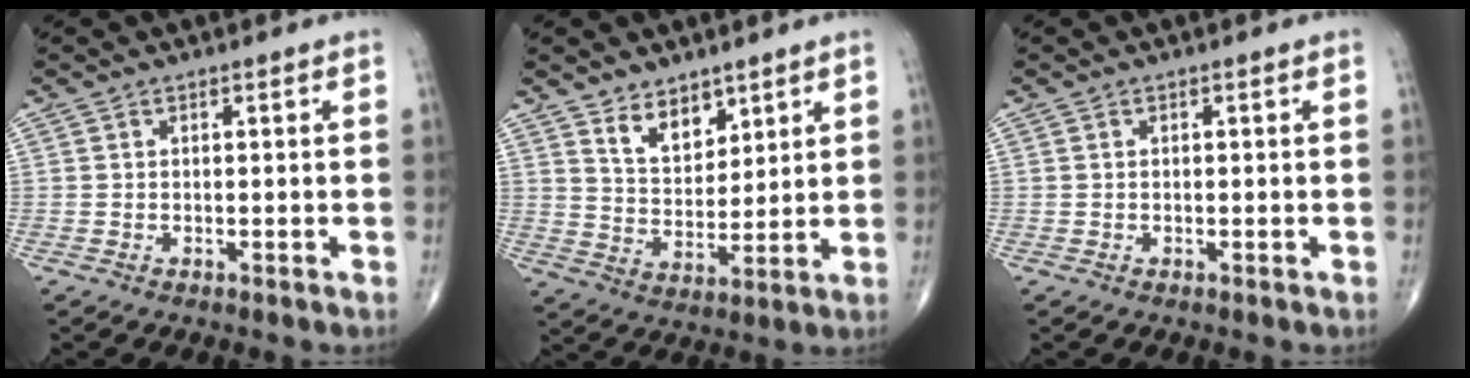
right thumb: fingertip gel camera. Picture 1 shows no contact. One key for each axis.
{"total": 7.7, "fx": 5.2, "fy": 4.4, "fz": 3.6, "tx": -0.036, "ty": -0.044, "tz": 0.101}
{"total": 0.0}